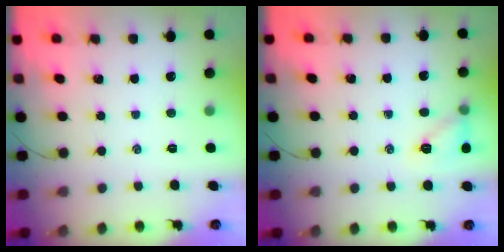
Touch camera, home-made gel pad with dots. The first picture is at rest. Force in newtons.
{"total": 8.7, "press": 8.7, "slide": 0.9}